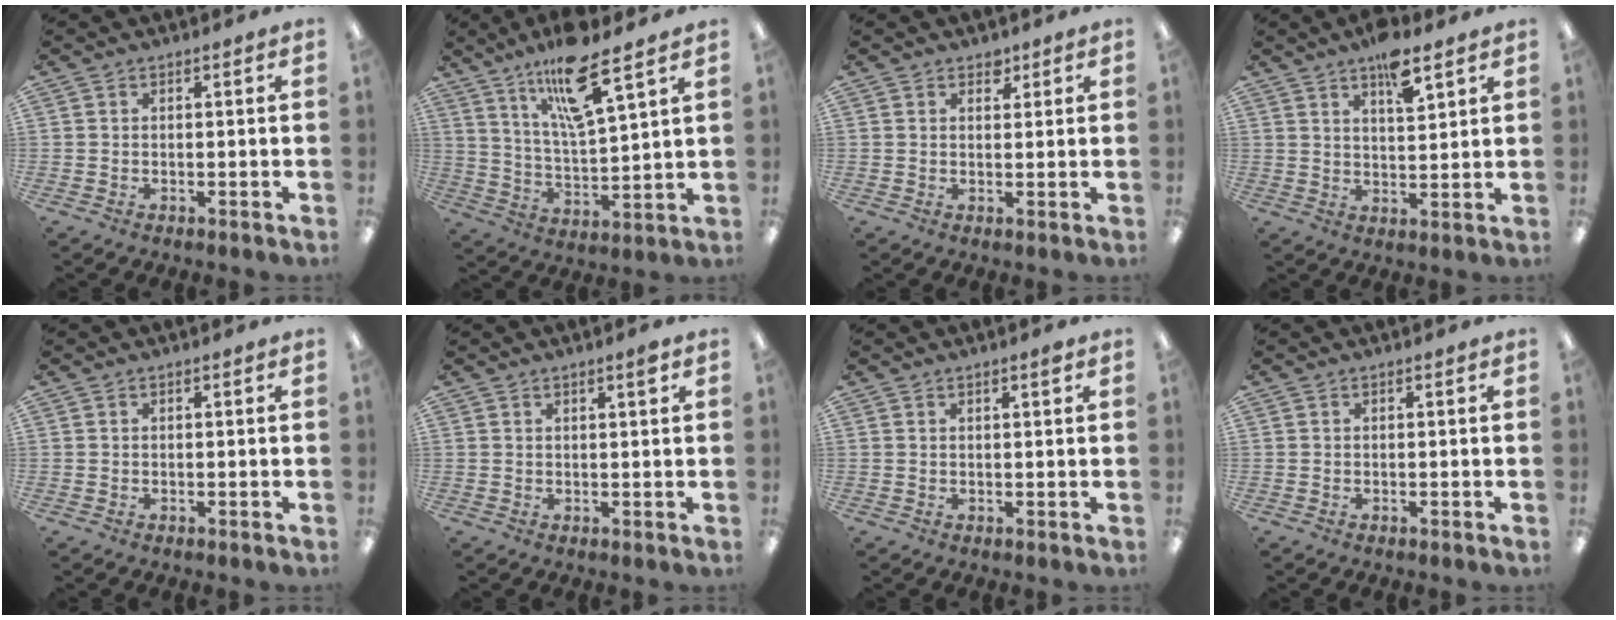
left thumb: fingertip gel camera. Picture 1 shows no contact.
{"total": 15.0, "force": [10.0, 3.7, 10.6], "torque": [-0.187, -0.042, 0.164]}
{"total": 2.2, "force": [1.7, 1.3, 0.6], "torque": [0.004, -0.006, 0.028]}
{"total": 8.0, "force": [5.5, 2.5, 5.2], "torque": [-0.075, -0.032, 0.090]}
{"total": 0.0}
{"total": 1.9, "force": [1.3, 0.2, 1.4], "torque": [-0.021, -0.002, 0.021]}
{"total": 1.4, "force": [1.0, 0.2, 1.0], "torque": [-0.013, -0.002, 0.015]}
{"total": 0.0}